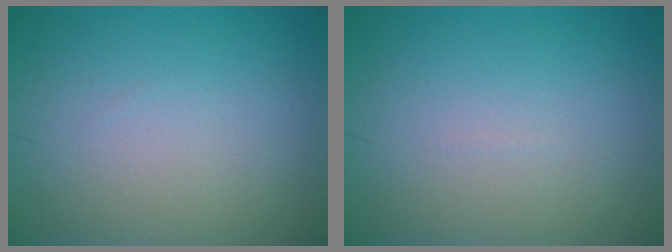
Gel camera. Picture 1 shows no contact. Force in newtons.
{"total": 0.0}